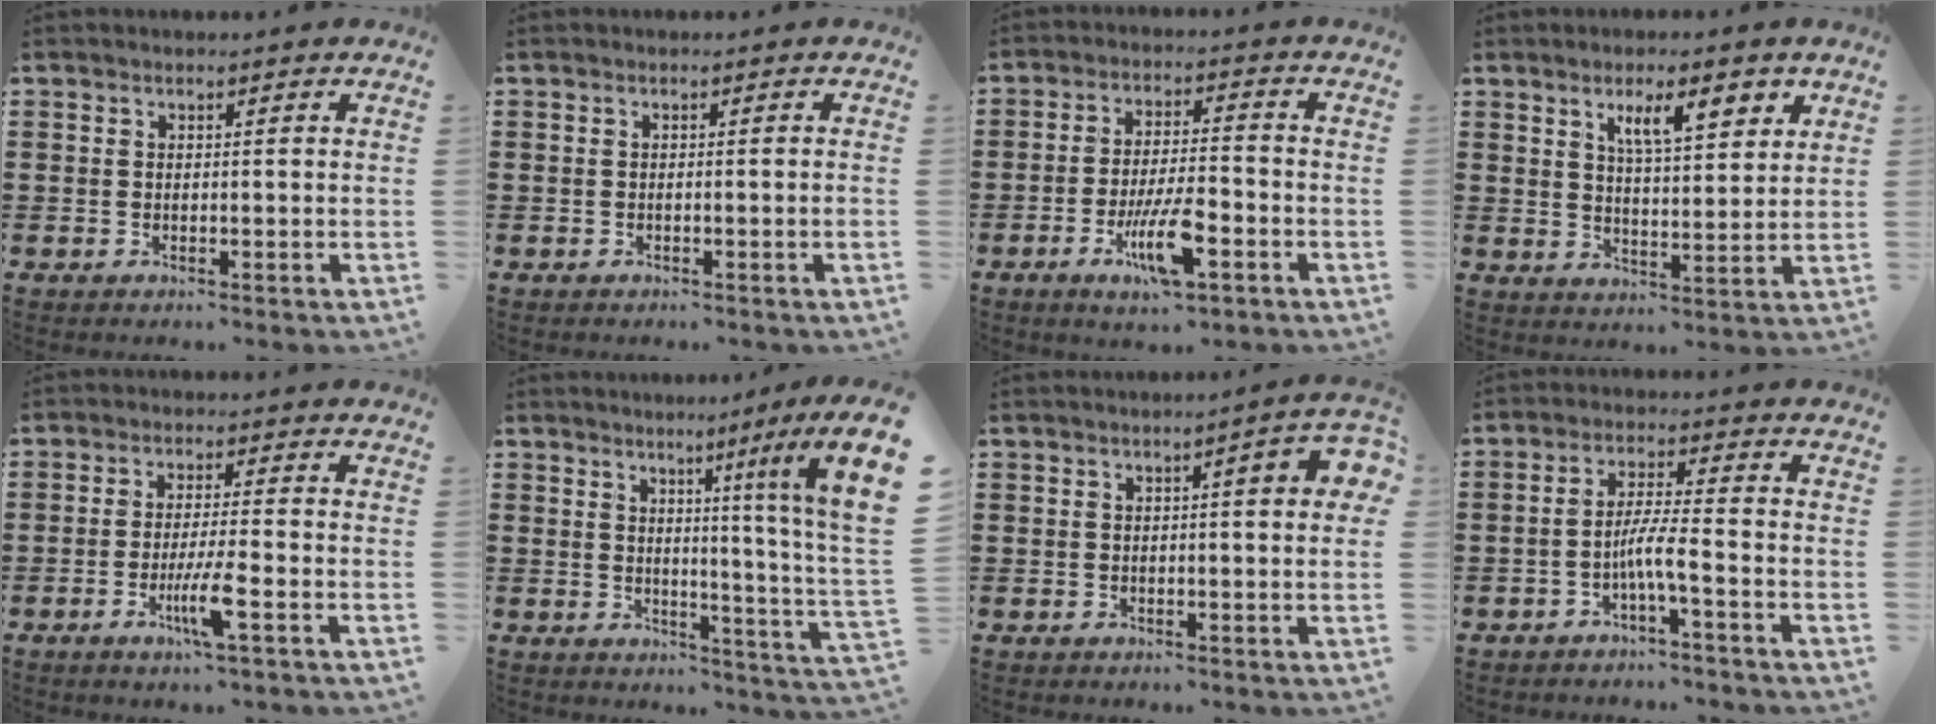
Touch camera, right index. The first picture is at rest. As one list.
[{"total": 0.6, "force": [-0.4, -0.1, 0.4], "torque": [-0.008, -0.002, -0.007]}, {"total": 9.0, "force": [-3.8, 2.6, 7.7], "torque": [-0.153, -0.003, -0.069]}, {"total": 7.1, "force": [3.7, 2.2, 5.6], "torque": [-0.095, -0.001, 0.058]}, {"total": 5.6, "force": [-2.4, 0.2, 5.1], "torque": [-0.097, -0.016, -0.044]}, {"total": 7.1, "force": [3.2, 0.0, 6.3], "torque": [-0.119, -0.025, 0.042]}, {"total": 4.5, "force": [0.7, 0.8, 4.4], "torque": [-0.065, 0.000, 0.007]}, {"total": 4.7, "force": [-2.3, 0.0, 4.1], "torque": [-0.081, -0.005, -0.045]}]